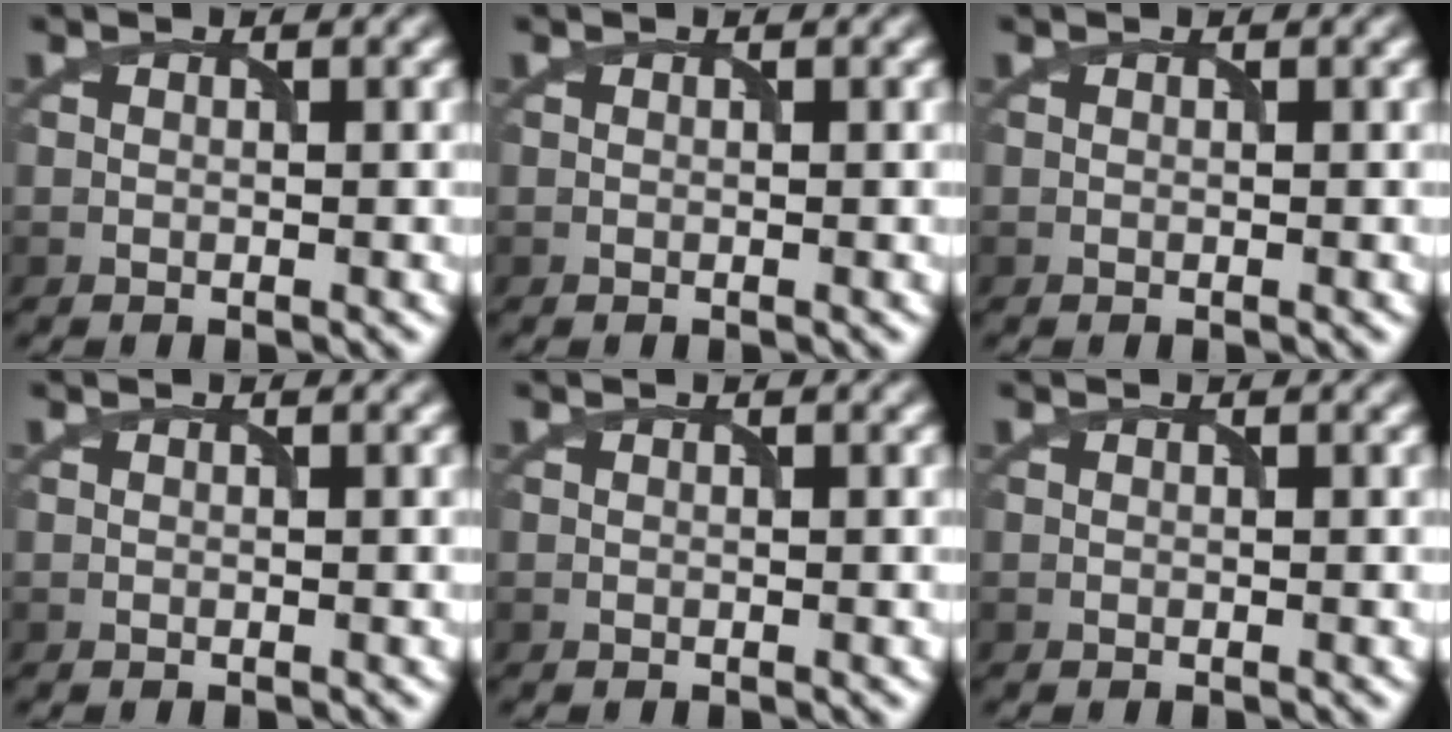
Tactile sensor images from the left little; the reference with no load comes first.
{"total": 0.0}
{"total": 0.0}
{"total": 0.0}
{"total": 0.0}
{"total": 0.0}